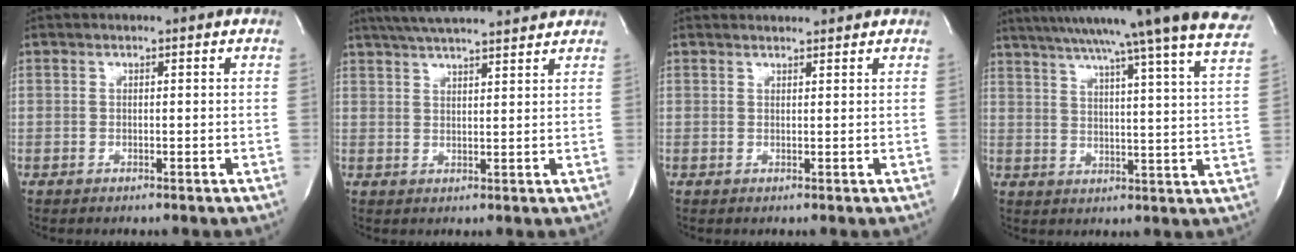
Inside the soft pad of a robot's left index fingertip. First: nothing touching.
{"total": 13.1, "force": [11.6, 1.3, 5.9], "torque": [-0.106, 0.031, 0.171]}
{"total": 3.4, "force": [3.3, 0.5, 0.4], "torque": [-0.010, 0.021, 0.045]}
{"total": 27.3, "force": [23.5, -1.5, 13.7], "torque": [-0.228, -0.038, 0.302]}